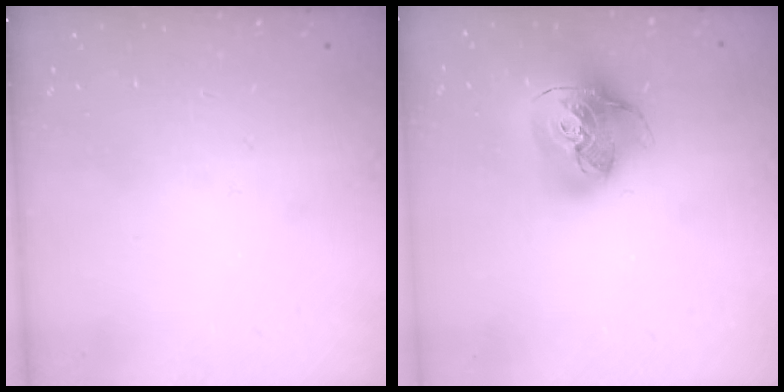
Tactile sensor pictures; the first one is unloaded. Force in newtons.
{"total": 18.2, "press": 18.0, "slide": 2.2}